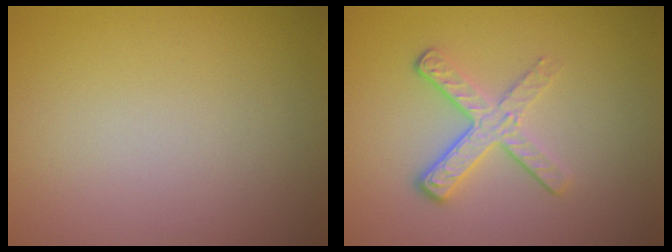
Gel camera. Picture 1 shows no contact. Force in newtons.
{"total": 3.5, "press": 2.5, "slide": 2.4}